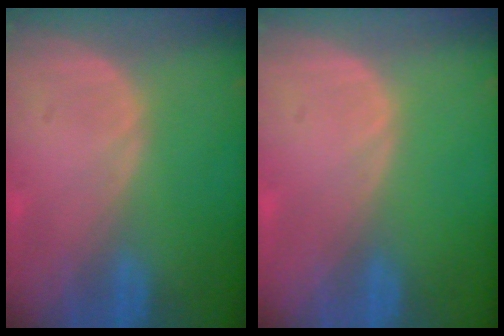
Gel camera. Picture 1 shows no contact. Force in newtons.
{"total": 0.0}